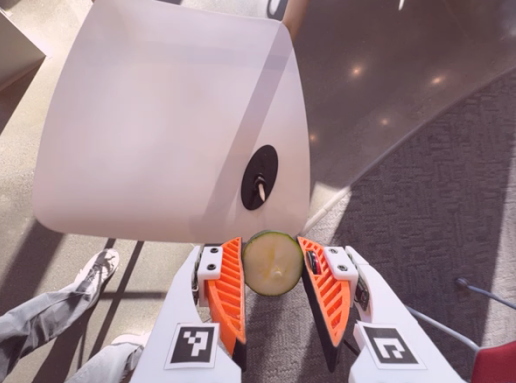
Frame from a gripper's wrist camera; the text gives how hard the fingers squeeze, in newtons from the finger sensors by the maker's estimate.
{"total": 9.7, "left": 9.8, "right": 9.7}